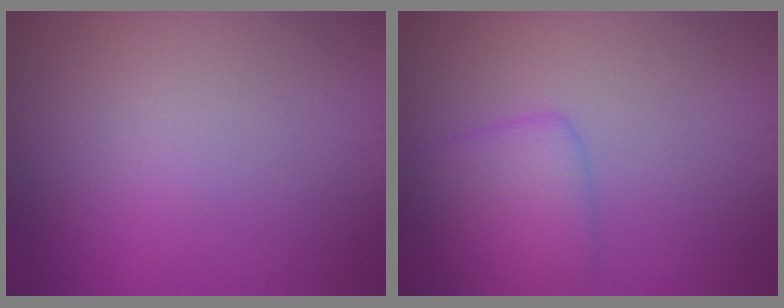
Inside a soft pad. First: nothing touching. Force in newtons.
{"total": 3.5, "press": 3.5, "slide": 0.2}